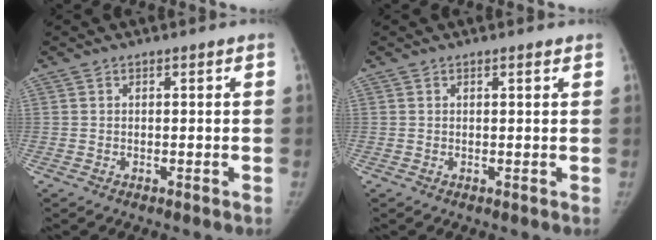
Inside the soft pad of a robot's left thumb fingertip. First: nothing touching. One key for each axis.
{"total": 0.8, "fx": 0.6, "fy": 0.2, "fz": 0.5, "tx": -0.007, "ty": -0.003, "tz": 0.008}